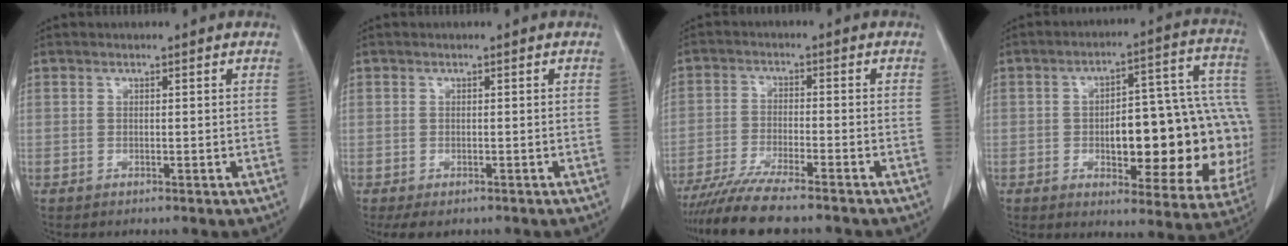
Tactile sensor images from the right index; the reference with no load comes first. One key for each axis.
{"total": 2.8, "fx": -1.8, "fy": 1.9, "fz": 1.1, "tx": -0.013, "ty": -0.002, "tz": -0.022}
{"total": 10.0, "fx": -8.6, "fy": 0.4, "fz": 5.2, "tx": -0.082, "ty": -0.026, "tz": -0.141}
{"total": 23.5, "fx": -2.9, "fy": 8.2, "fz": 21.9, "tx": -0.199, "ty": 0.045, "tz": -0.014}